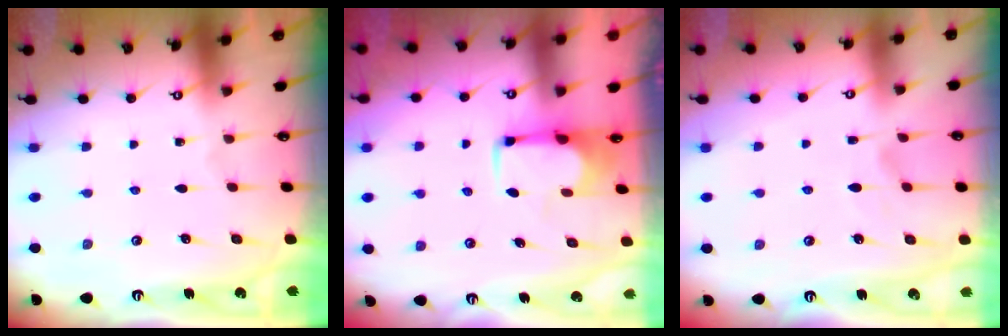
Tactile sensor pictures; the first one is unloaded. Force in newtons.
{"total": 1.6, "press": 1.5, "slide": 0.6}
{"total": 2.2, "press": 1.9, "slide": 1.1}